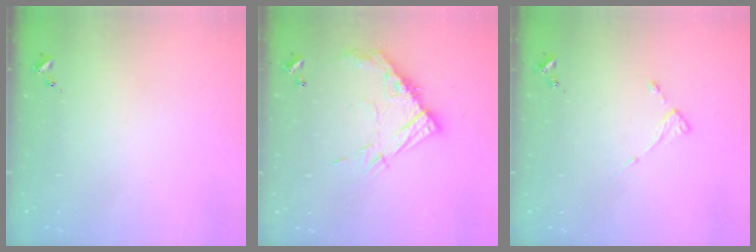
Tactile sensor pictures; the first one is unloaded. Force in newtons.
{"total": 12.5, "press": 12.5, "slide": 1.0}
{"total": 3.8, "press": 3.7, "slide": 0.4}